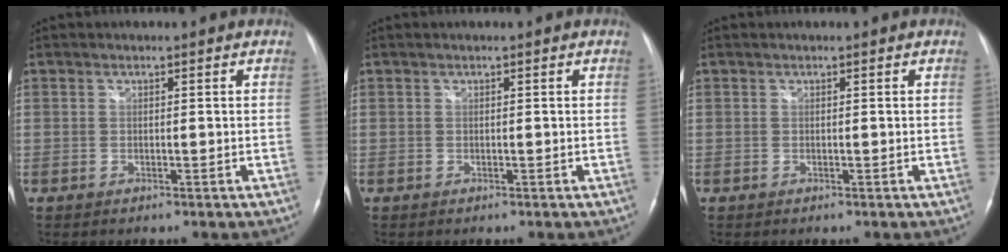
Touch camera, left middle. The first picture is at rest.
{"total": 0.0}
{"total": 0.0}